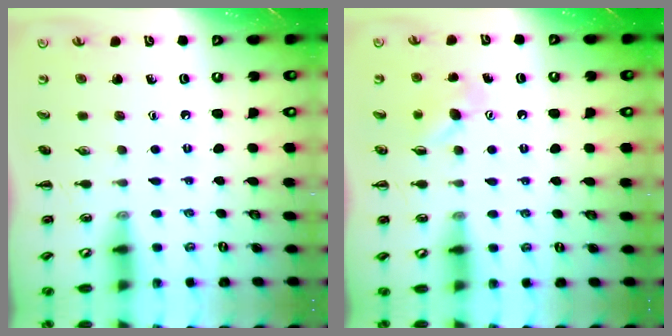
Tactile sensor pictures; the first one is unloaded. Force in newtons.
{"total": 4.8, "press": 4.7, "slide": 1.1}